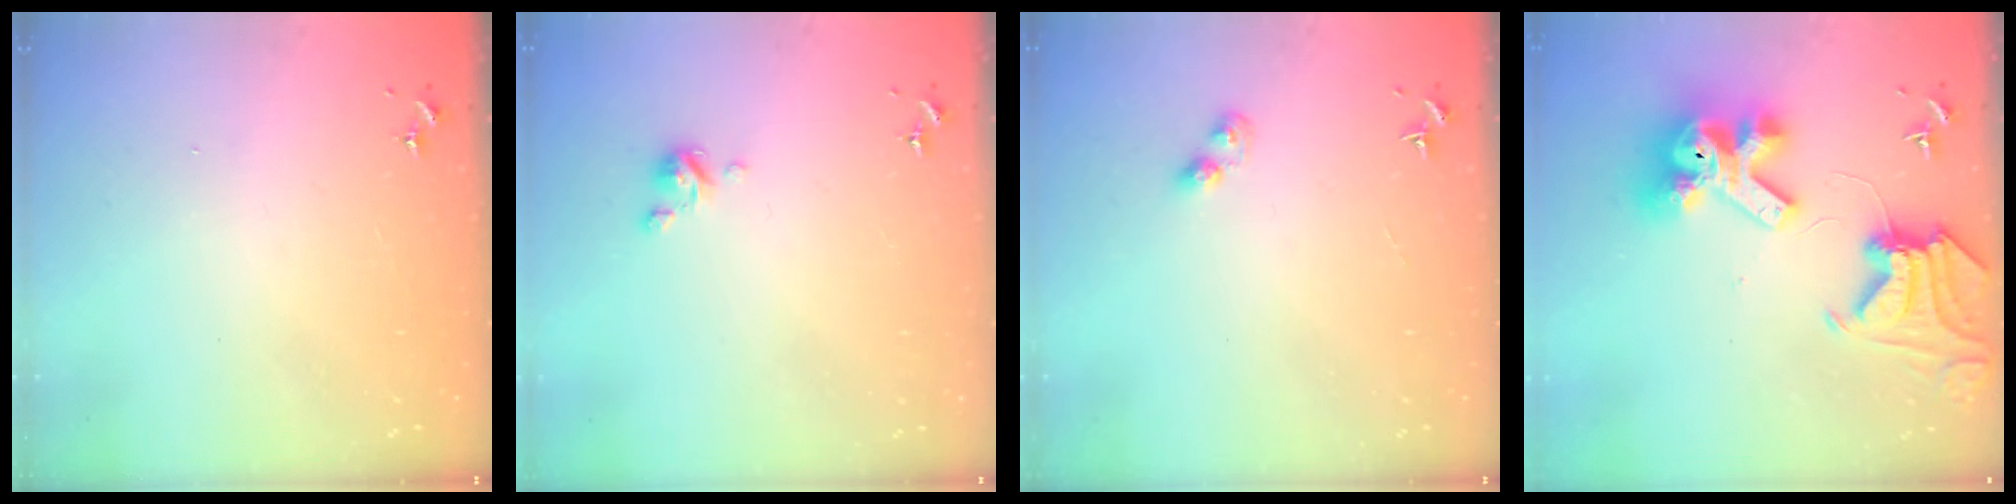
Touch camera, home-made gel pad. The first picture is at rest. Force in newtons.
{"total": 3.4, "press": 3.4, "slide": 0.3}
{"total": 3.3, "press": 3.2, "slide": 0.5}
{"total": 19.4, "press": 19.2, "slide": 2.6}